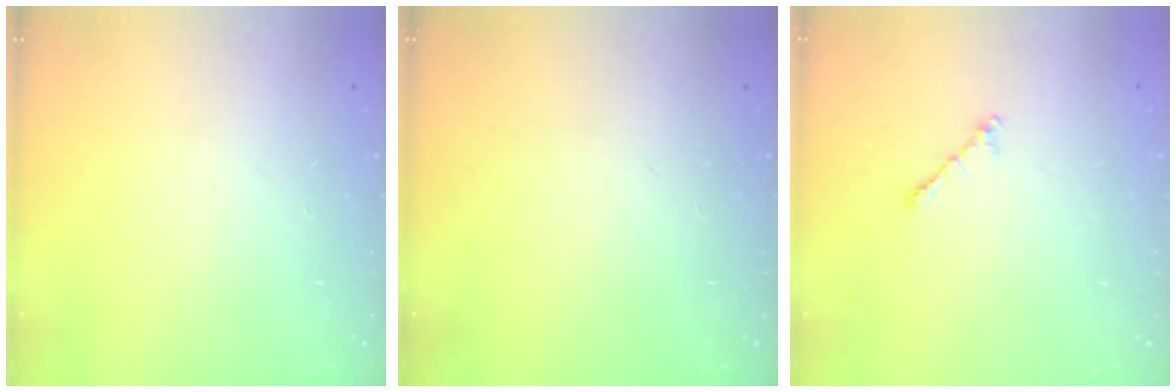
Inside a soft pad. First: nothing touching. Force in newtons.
{"total": 0.0}
{"total": 1.0, "press": 0.9, "slide": 0.4}